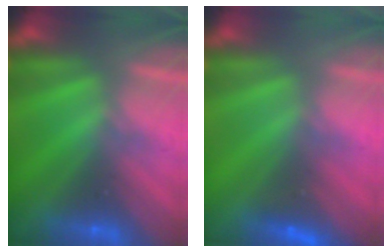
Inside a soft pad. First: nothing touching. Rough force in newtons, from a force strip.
{"total": 2.3}